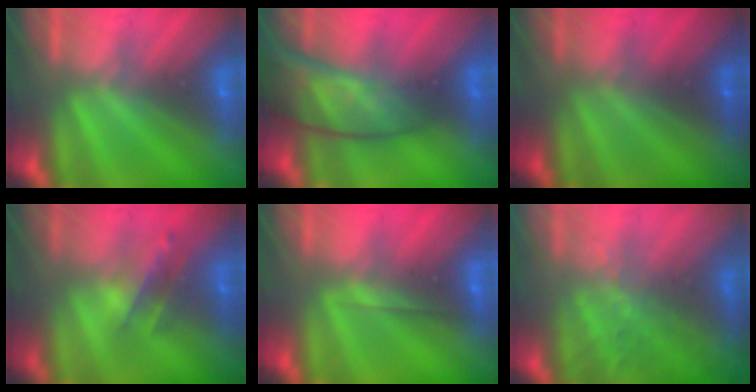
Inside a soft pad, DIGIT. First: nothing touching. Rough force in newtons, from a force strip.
{"total": 9.8}
{"total": 1.8}
{"total": 2.4}
{"total": 1.9}
{"total": 7.6}